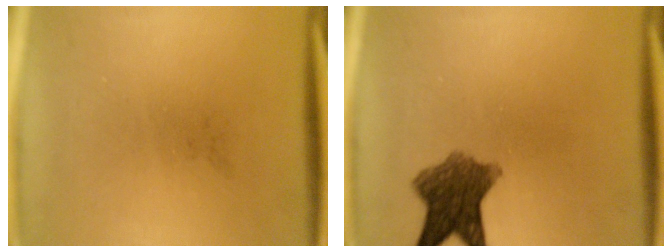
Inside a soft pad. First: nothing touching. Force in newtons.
{"total": 8.0}